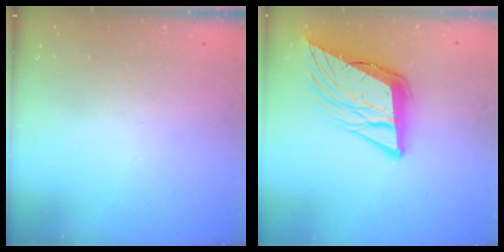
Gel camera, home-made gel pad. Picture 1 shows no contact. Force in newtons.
{"total": 15.9, "press": 15.6, "slide": 3.0}